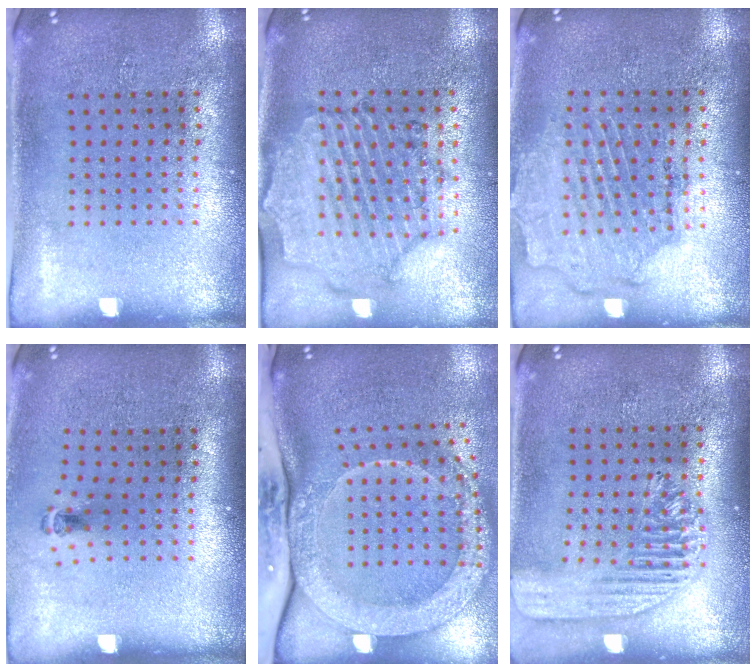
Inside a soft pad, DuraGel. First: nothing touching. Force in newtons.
{"total": 1.6, "press": 1.6, "slide": 0.3}
{"total": 1.8, "press": 1.7, "slide": 0.6}
{"total": 0.5, "press": 0.3, "slide": 0.4}
{"total": 3.0, "press": 2.2, "slide": 2.0}
{"total": 1.7, "press": 1.6, "slide": 0.6}